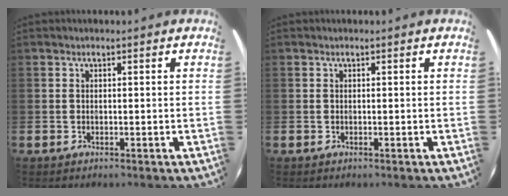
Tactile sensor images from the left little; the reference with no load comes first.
{"total": 0.0}